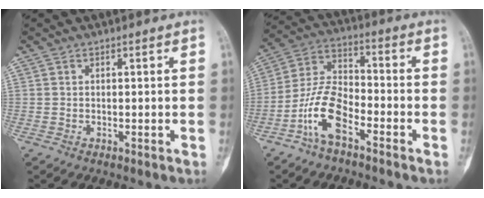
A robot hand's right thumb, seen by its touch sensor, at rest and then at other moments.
{"total": 10.4, "force": [-5.4, 4.6, 7.6], "torque": [-0.156, 0.046, -0.113]}